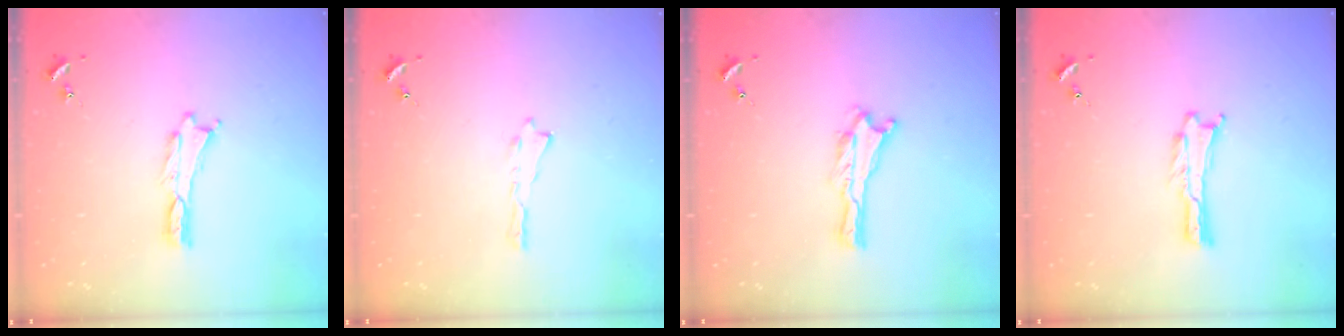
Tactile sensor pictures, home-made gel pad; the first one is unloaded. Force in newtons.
{"total": 0.0}
{"total": 0.0}
{"total": 0.0}